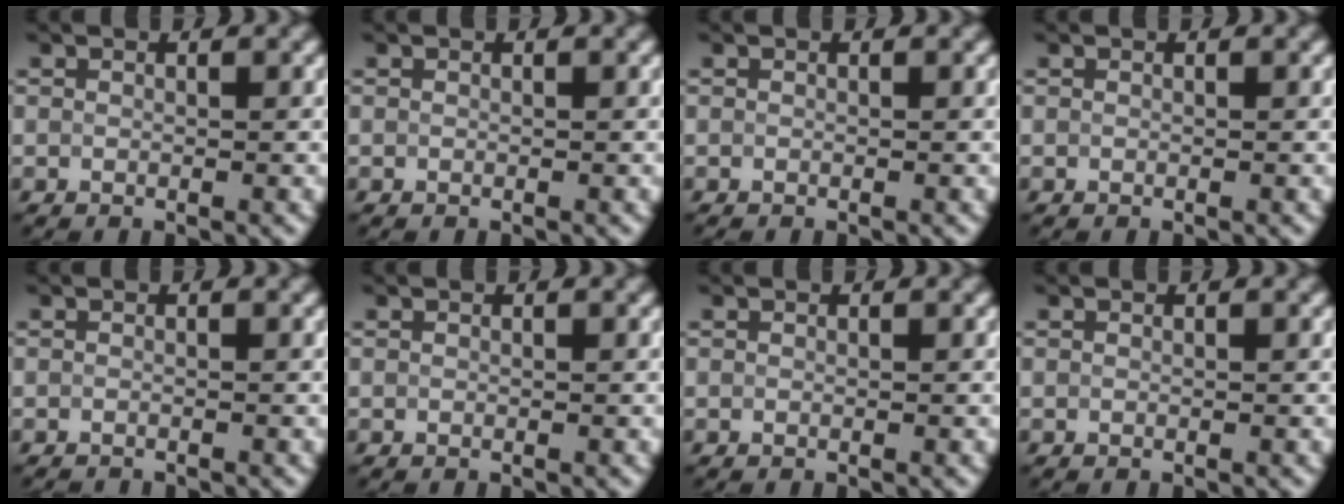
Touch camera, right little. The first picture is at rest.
{"total": 0.0}
{"total": 0.0}
{"total": 0.0}
{"total": 0.9, "force": [-0.9, 0.1, 0.1], "torque": [0.004, -0.007, -0.016]}
{"total": 0.0}
{"total": 0.0}
{"total": 0.0}